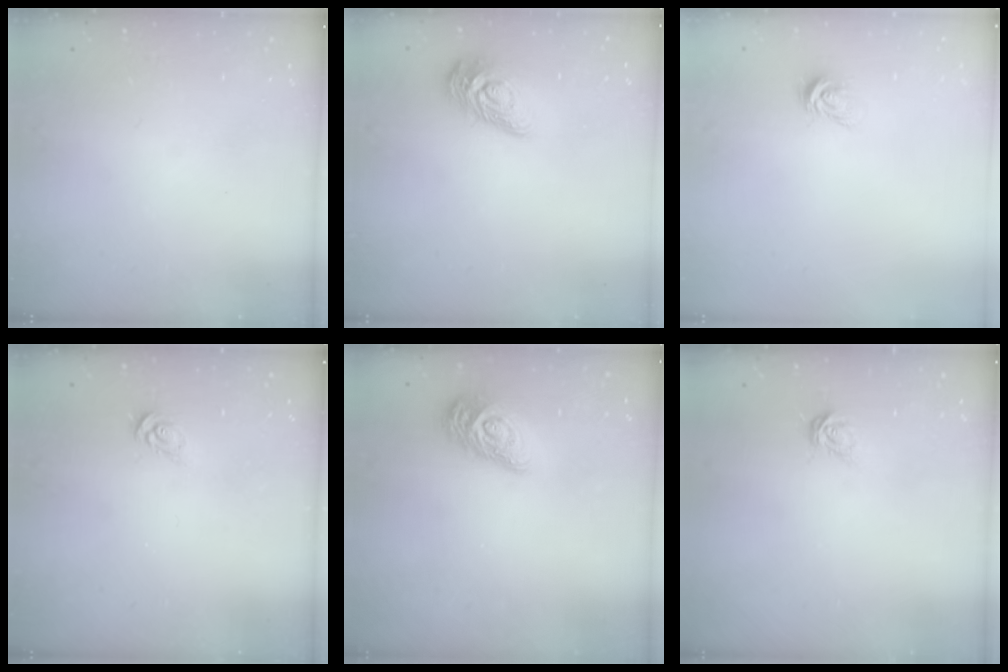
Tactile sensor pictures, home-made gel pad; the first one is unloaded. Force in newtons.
{"total": 12.1, "press": 12.1, "slide": 0.6}
{"total": 3.5, "press": 3.5, "slide": 0.5}
{"total": 3.1, "press": 3.1, "slide": 0.3}
{"total": 13.3, "press": 13.3, "slide": 0.9}
{"total": 5.4, "press": 5.4, "slide": 0.6}